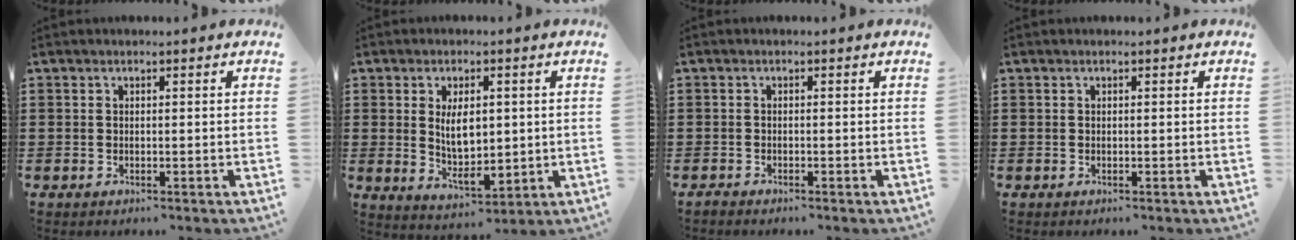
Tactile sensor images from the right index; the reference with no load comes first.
{"total": 7.0, "force": [1.0, 3.6, 5.9], "torque": [-0.094, 0.001, 0.013]}
{"total": 0.5, "force": [-0.5, -0.1, 0.0], "torque": [-0.001, -0.002, -0.010]}
{"total": 0.0}